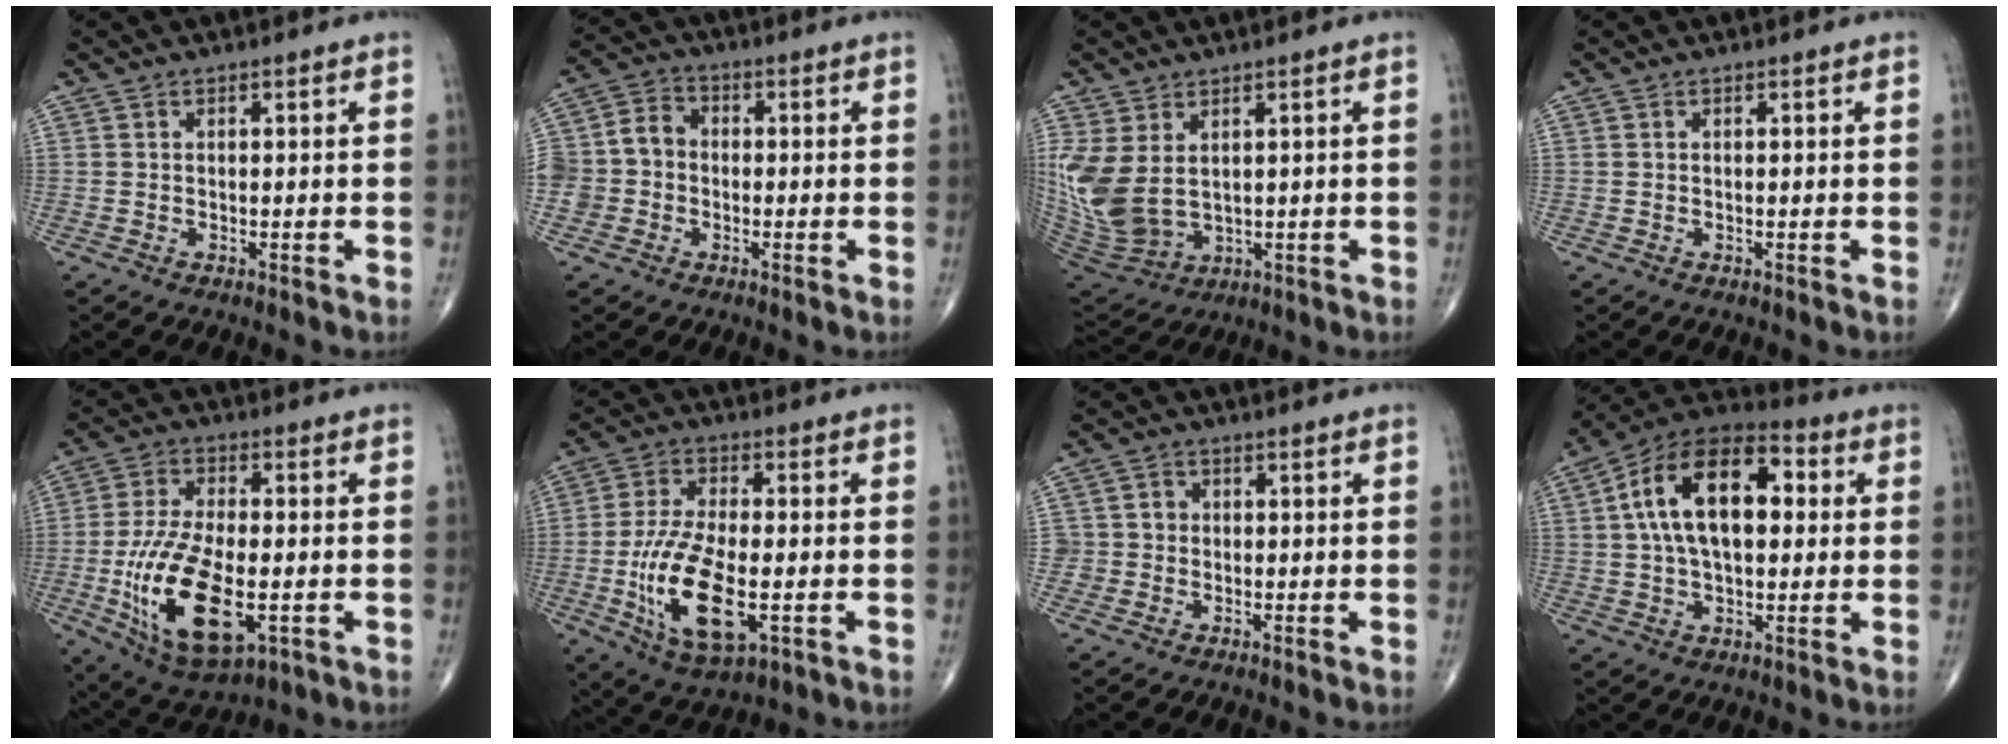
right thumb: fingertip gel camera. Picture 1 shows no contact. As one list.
[{"total": 8.7, "force": [-1.3, 7.7, 3.8], "torque": [-0.063, 0.032, -0.031]}, {"total": 13.3, "force": [2.4, 8.8, 9.7], "torque": [-0.224, -0.021, 0.073]}, {"total": 0.0}, {"total": 18.5, "force": [-4.3, 8.6, 15.8], "torque": [-0.301, -0.003, -0.062]}, {"total": 15.6, "force": [-3.6, 6.8, 13.6], "torque": [-0.265, -0.002, -0.056]}, {"total": 3.3, "force": [-0.5, 3.3, 0.2], "torque": [0.025, 0.012, -0.015]}, {"total": 18.9, "force": [3.4, 10.6, 15.3], "torque": [-0.246, 0.027, 0.047]}]